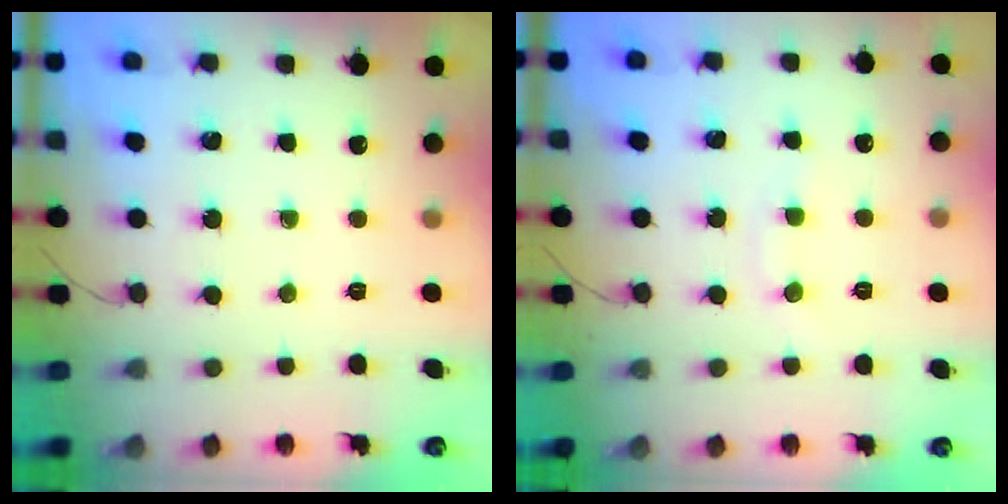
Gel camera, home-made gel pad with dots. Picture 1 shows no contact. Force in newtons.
{"total": 5.1, "press": 5.0, "slide": 1.2}